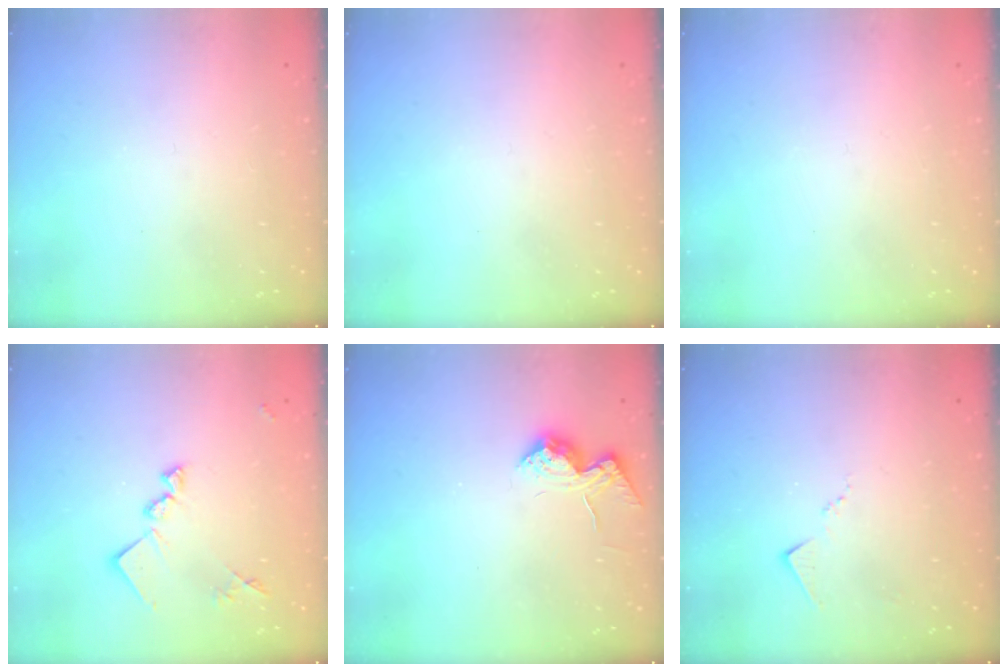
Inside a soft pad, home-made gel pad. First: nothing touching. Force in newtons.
{"total": 0.0}
{"total": 0.0}
{"total": 13.1, "press": 13.1, "slide": 0.5}
{"total": 12.1, "press": 12.1, "slide": 0.5}
{"total": 7.5, "press": 7.4, "slide": 0.3}